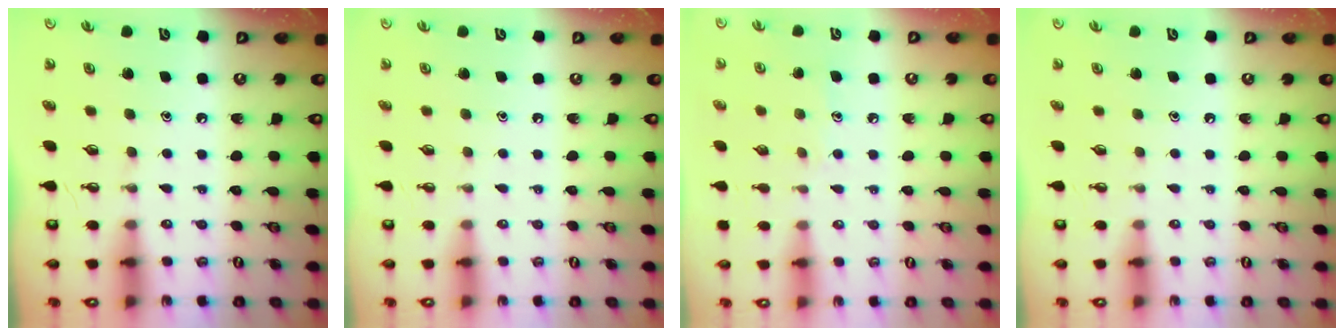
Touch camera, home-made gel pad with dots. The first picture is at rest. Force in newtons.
{"total": 0.0}
{"total": 6.2, "press": 6.2, "slide": 0.6}
{"total": 0.0}